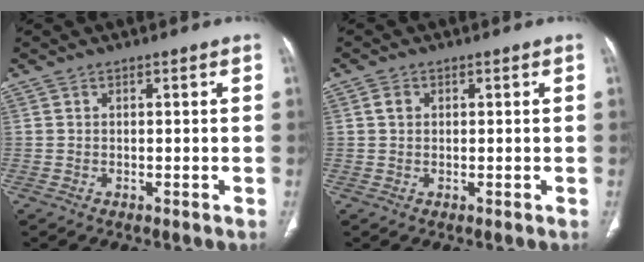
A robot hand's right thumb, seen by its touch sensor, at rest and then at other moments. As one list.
[{"total": 1.6, "force": [0.5, 1.3, 0.8], "torque": [-0.011, 0.002, 0.008]}]